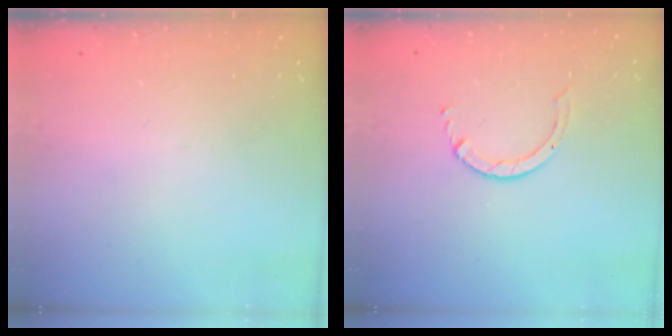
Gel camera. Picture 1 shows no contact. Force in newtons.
{"total": 2.5, "press": 2.4, "slide": 0.3}